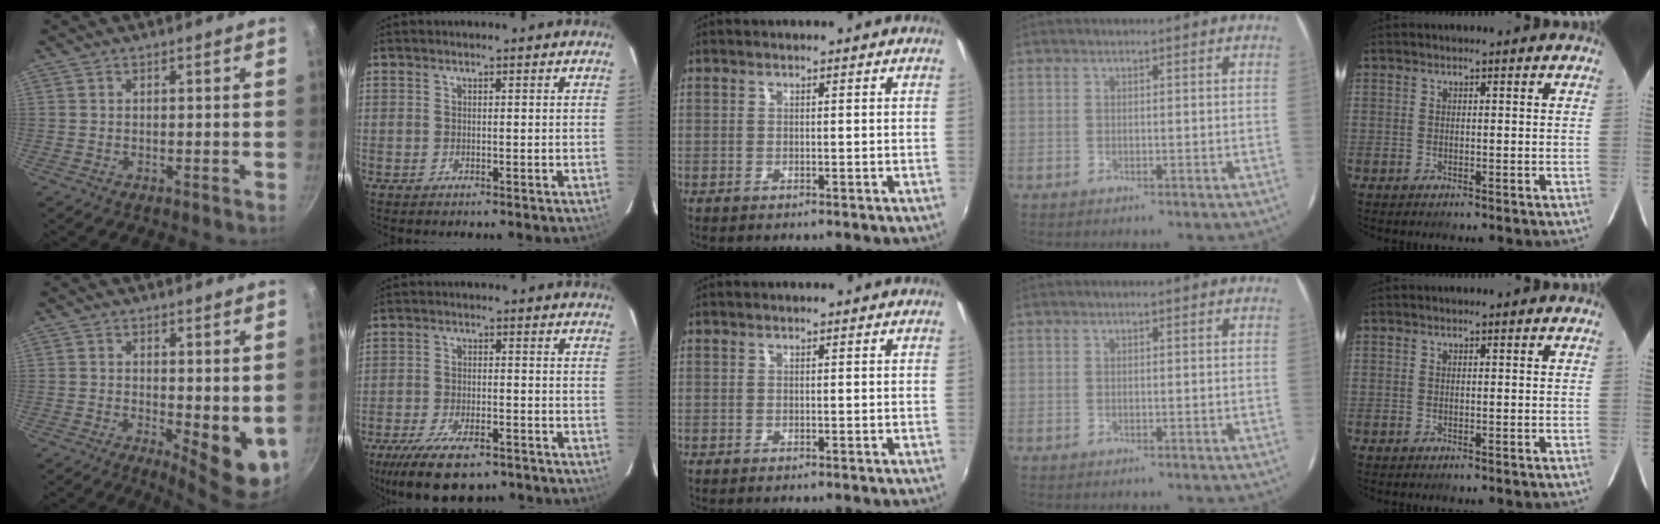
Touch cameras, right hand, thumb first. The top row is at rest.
{"thumb": {"total": 7.8, "force": [0.2, 3.2, 7.1], "torque": [-0.082, -0.015, 0.009]}, "index": {"total": 13.4, "force": [-9.5, 5.0, 8.1], "torque": [-0.180, -0.032, -0.155]}}